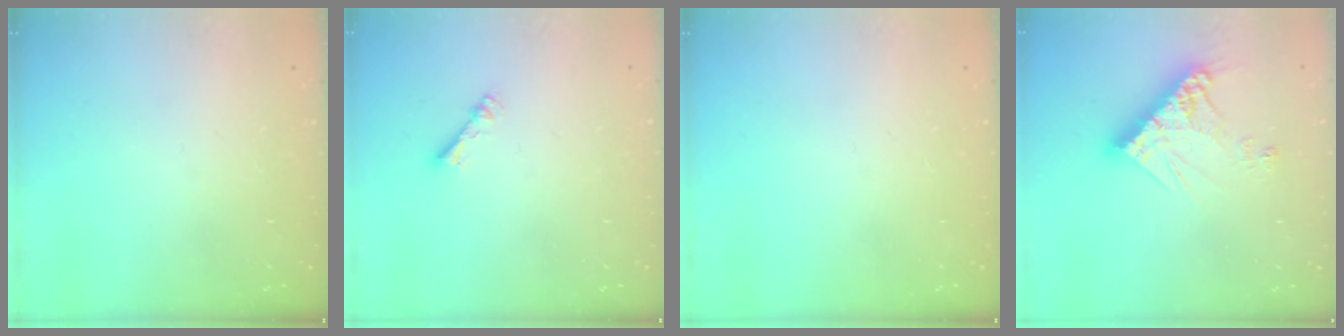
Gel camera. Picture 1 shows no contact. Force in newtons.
{"total": 2.4, "press": 2.4, "slide": 0.4}
{"total": 0.0}
{"total": 13.1, "press": 13.0, "slide": 1.2}